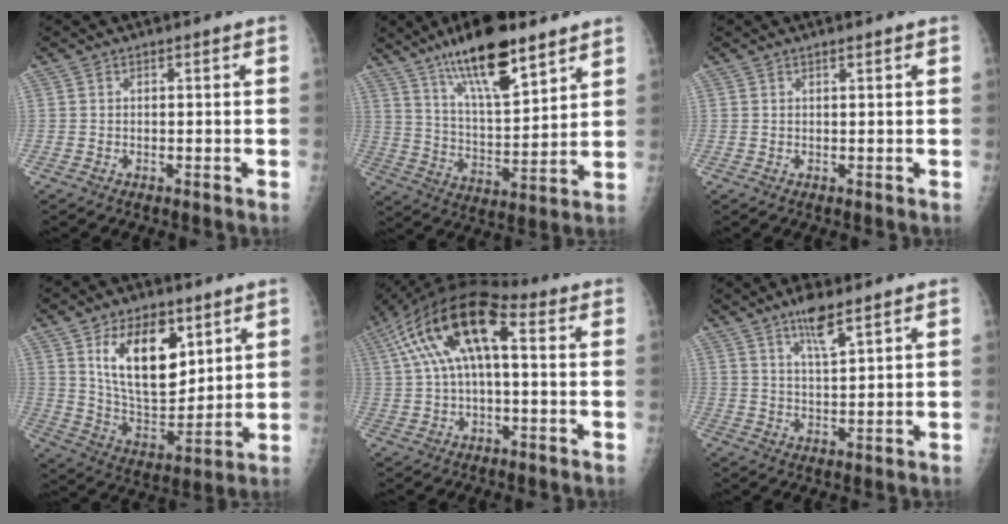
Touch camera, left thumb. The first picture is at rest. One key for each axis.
{"total": 17.5, "fx": 11.5, "fy": 5.3, "fz": 12.1, "tx": -0.178, "ty": -0.060, "tz": 0.205}
{"total": 0.7, "fx": 0.5, "fy": 0.1, "fz": 0.4, "tx": -0.004, "ty": -0.003, "tz": 0.010}
{"total": 16.7, "fx": 7.6, "fy": 8.9, "fz": 11.9, "tx": -0.156, "ty": -0.048, "tz": 0.149}
{"total": 14.6, "fx": 3.4, "fy": 6.5, "fz": 12.6, "tx": -0.240, "ty": 0.045, "tz": 0.053}
{"total": 6.5, "fx": 4.2, "fy": 1.5, "fz": 4.7, "tx": -0.077, "ty": -0.025, "tz": 0.078}